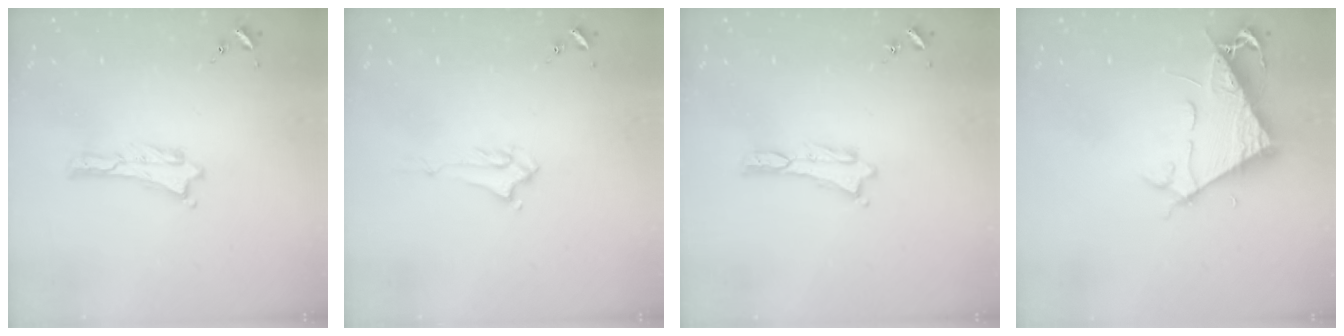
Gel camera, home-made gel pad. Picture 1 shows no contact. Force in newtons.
{"total": 1.4, "press": 1.4, "slide": 0.3}
{"total": 0.0}
{"total": 7.6, "press": 7.6, "slide": 1.0}